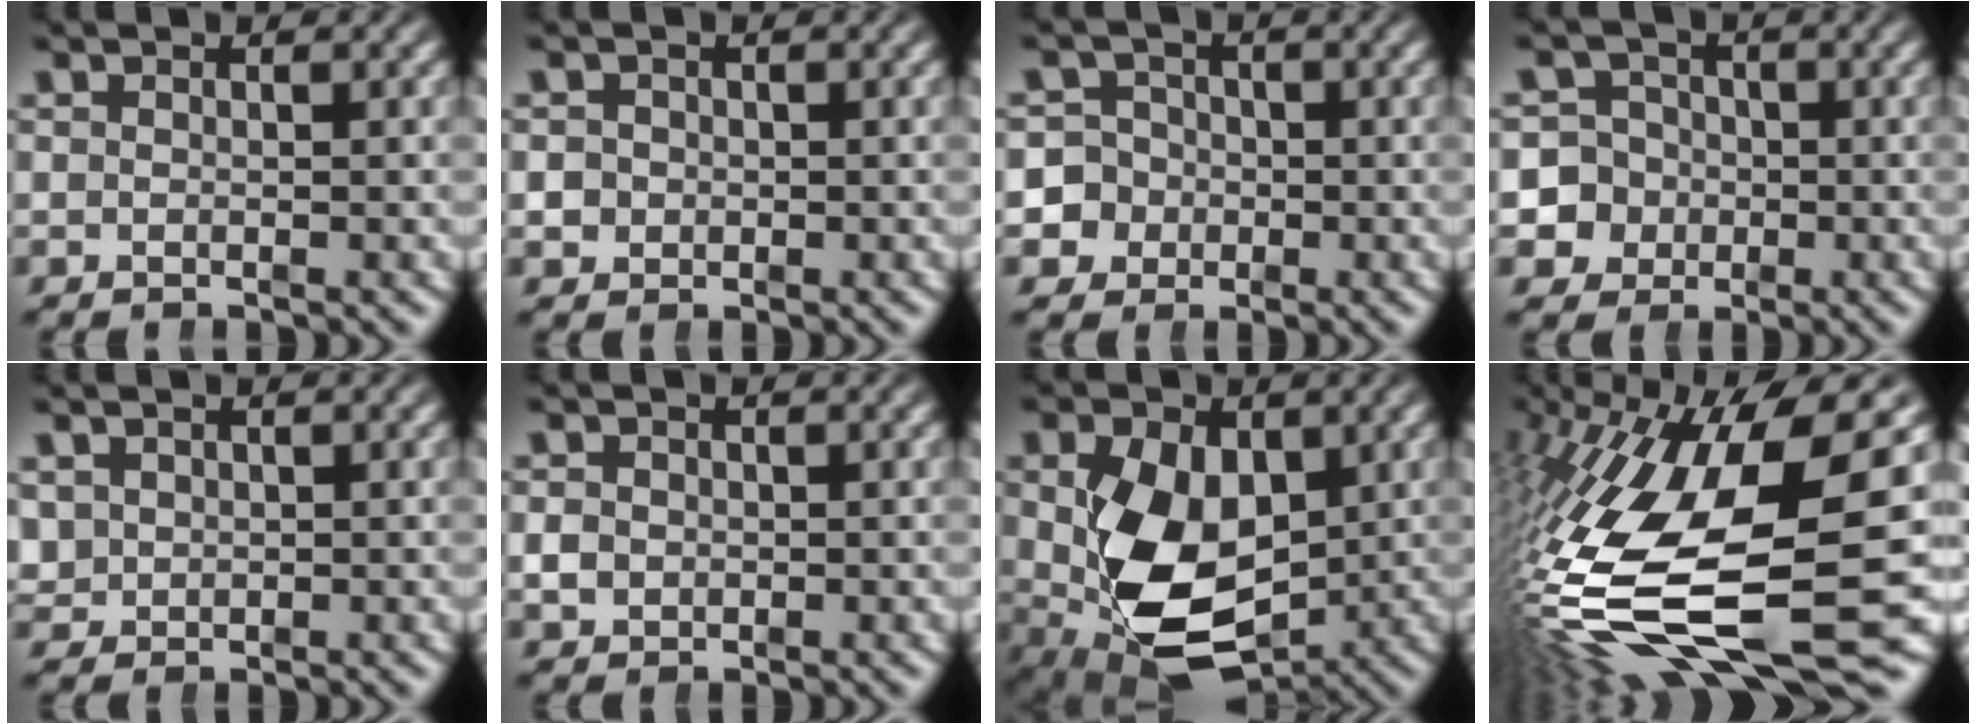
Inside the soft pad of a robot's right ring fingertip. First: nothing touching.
{"total": 2.9, "force": [-0.5, 2.8, 0.7], "torque": [-0.027, -0.011, -0.007]}
{"total": 10.1, "force": [-2.4, 9.5, 2.6], "torque": [-0.086, -0.045, -0.040]}
{"total": 11.3, "force": [-2.7, 10.6, 2.9], "torque": [-0.093, -0.050, -0.045]}
{"total": 3.4, "force": [0.3, 3.2, 1.1], "torque": [-0.047, -0.017, 0.016]}
{"total": 1.5, "force": [-0.3, 1.4, 0.7], "torque": [-0.019, -0.008, 0.001]}
{"total": 11.1, "force": [-1.6, 7.3, 8.1], "torque": [-0.173, -0.056, -0.002]}
{"total": 17.8, "force": [-2.7, 8.2, 15.5], "torque": [-0.287, -0.040, -0.015]}